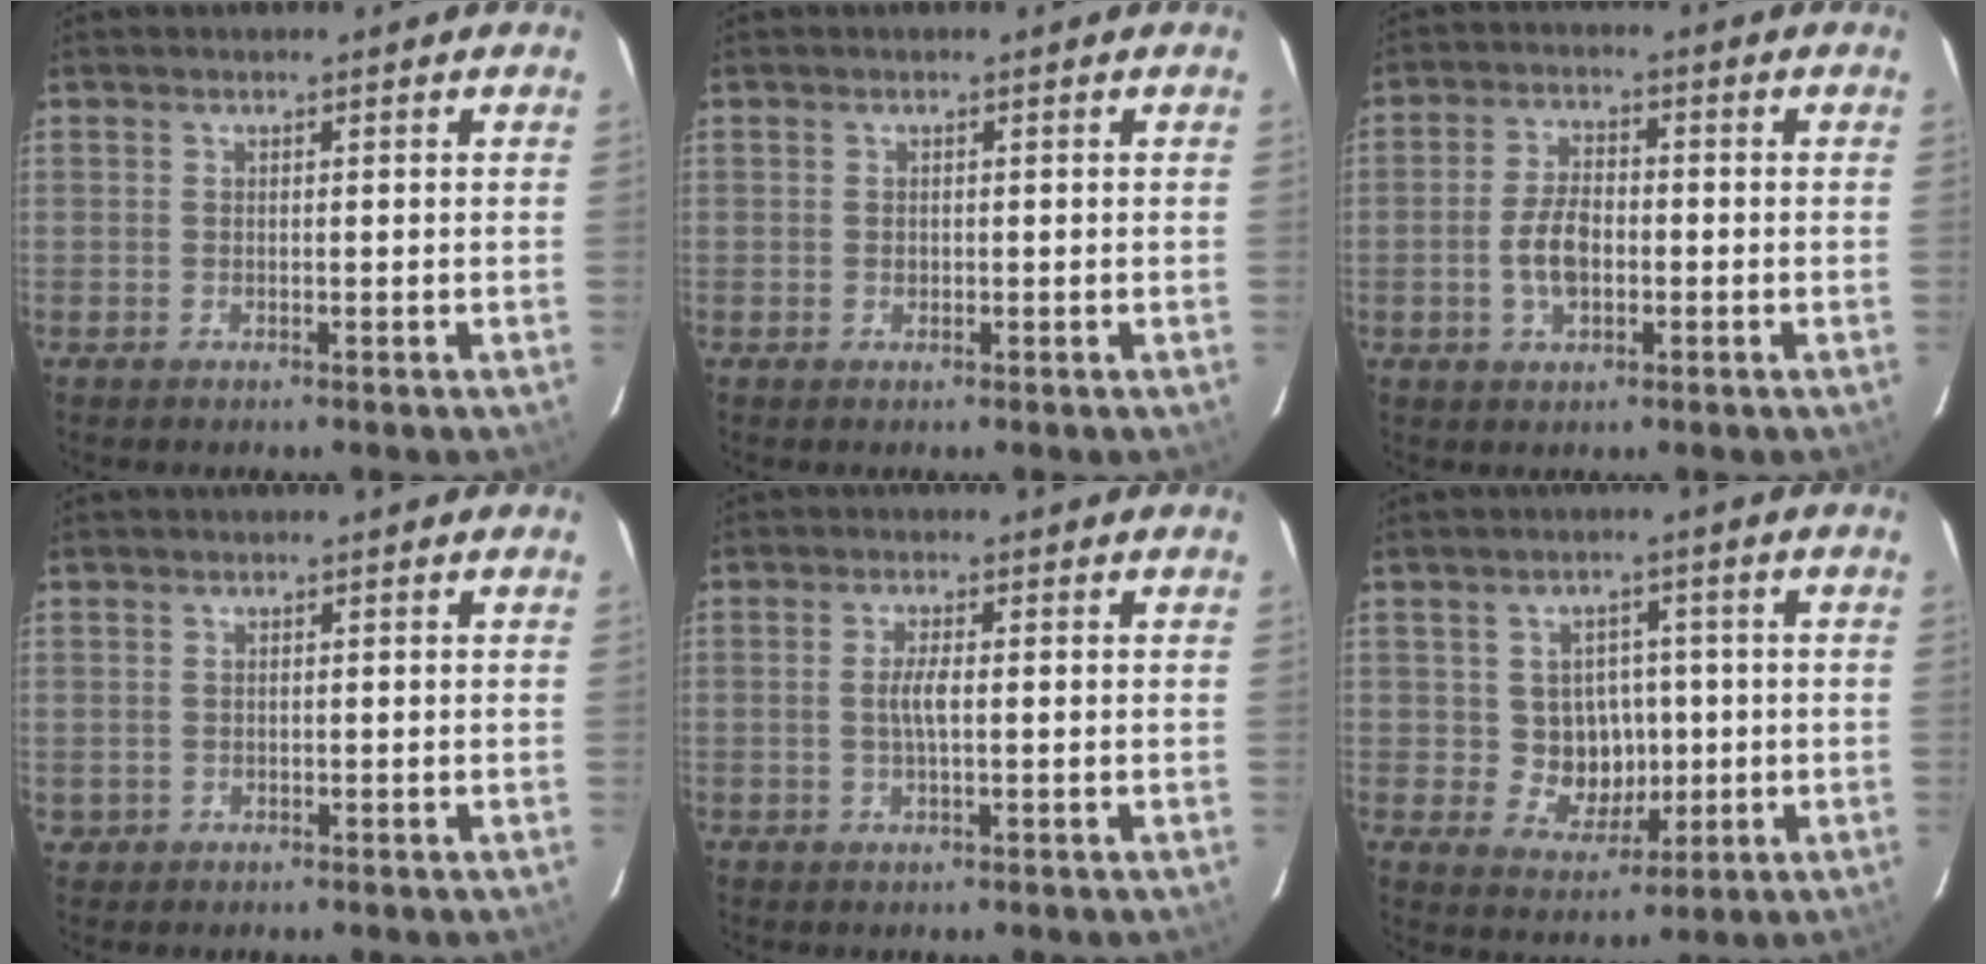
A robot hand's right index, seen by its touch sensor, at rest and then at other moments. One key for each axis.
{"total": 0.7, "fx": 0.0, "fy": 0.7, "fz": 0.1, "tx": 0.001, "ty": -0.001, "tz": 0.001}
{"total": 6.3, "fx": -1.5, "fy": 3.6, "fz": 5.0, "tx": -0.103, "ty": 0.005, "tz": -0.023}
{"total": 1.3, "fx": -0.1, "fy": 1.3, "fz": 0.1, "tx": 0.001, "ty": 0.001, "tz": 0.002}
{"total": 2.7, "fx": -0.2, "fy": 0.3, "fz": 2.7, "tx": -0.054, "ty": 0.000, "tz": -0.003}
{"total": 7.2, "fx": -0.1, "fy": 6.8, "fz": 2.6, "tx": -0.054, "ty": 0.009, "tz": 0.015}